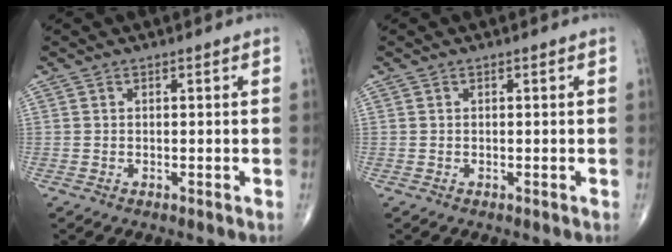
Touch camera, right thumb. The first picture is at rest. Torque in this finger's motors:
{"motor_torque": [-0.05, 0.06, -0.02, -0.02, 0.01]}